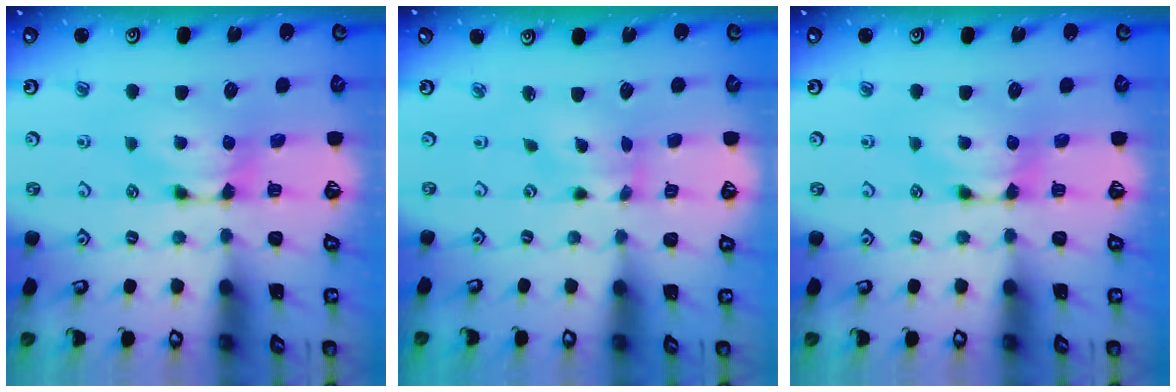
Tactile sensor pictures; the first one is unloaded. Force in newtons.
{"total": 1.4, "press": 0.3, "slide": 1.4}
{"total": 0.0}